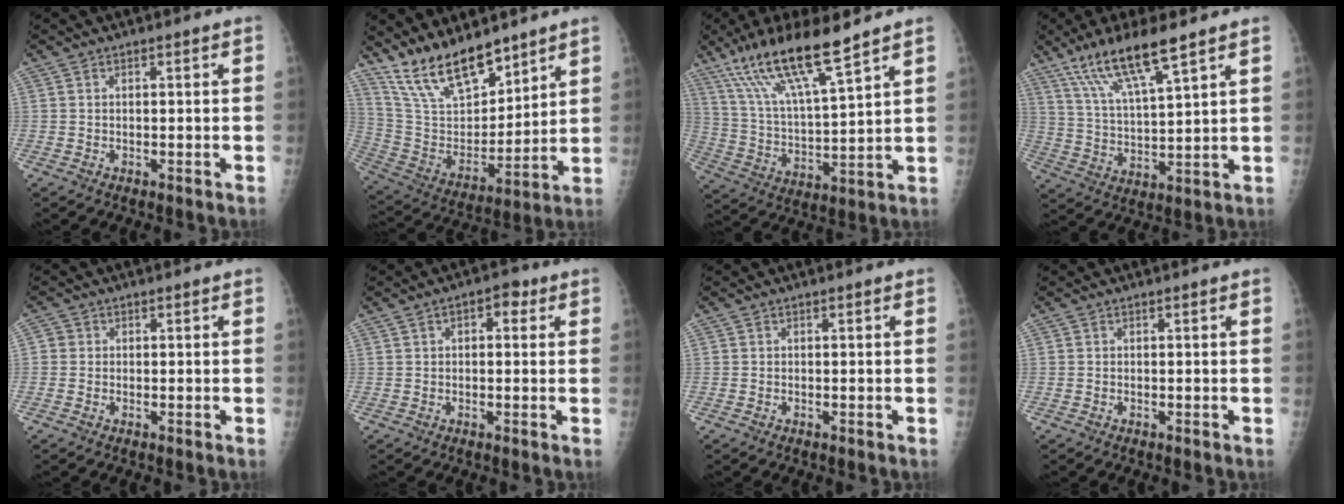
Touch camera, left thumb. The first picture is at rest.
{"total": 16.4, "force": [13.1, 6.1, 7.7], "torque": [-0.105, -0.073, 0.256]}
{"total": 16.2, "force": [11.3, 2.0, 11.4], "torque": [-0.211, -0.049, 0.223]}
{"total": 12.7, "force": [8.5, 1.9, 9.2], "torque": [-0.177, -0.034, 0.173]}
{"total": 1.6, "force": [0.1, 1.6, 0.4], "torque": [0.002, 0.004, -0.002]}
{"total": 3.9, "force": [1.4, 2.3, 2.8], "torque": [-0.023, 0.006, 0.015]}
{"total": 0.0}
{"total": 0.0}